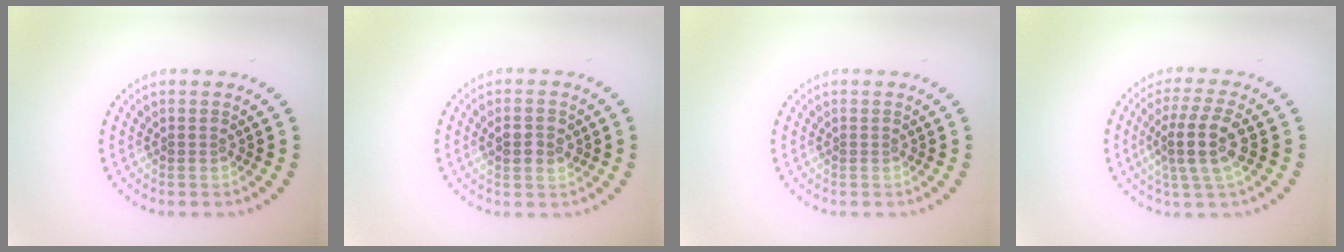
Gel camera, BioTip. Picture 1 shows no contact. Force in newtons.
{"total": 2.2, "press": 2.2, "slide": 0.3}
{"total": 0.0}
{"total": 4.3, "press": 3.7, "slide": 2.1}